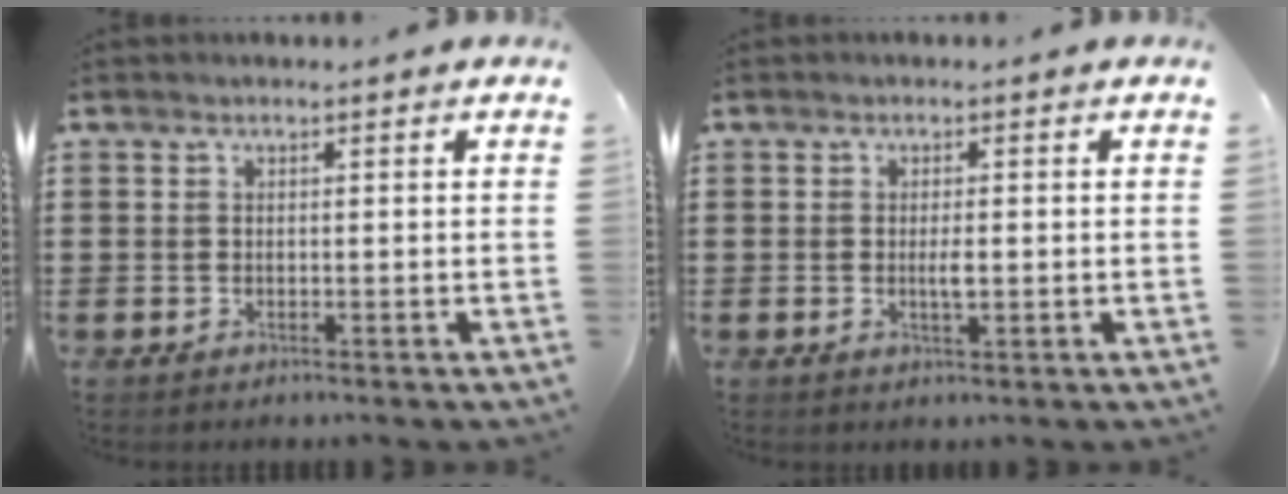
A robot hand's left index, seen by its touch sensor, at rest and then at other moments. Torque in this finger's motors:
{"motor_torque": [0.42, 0.02, 0.06, 0.06]}